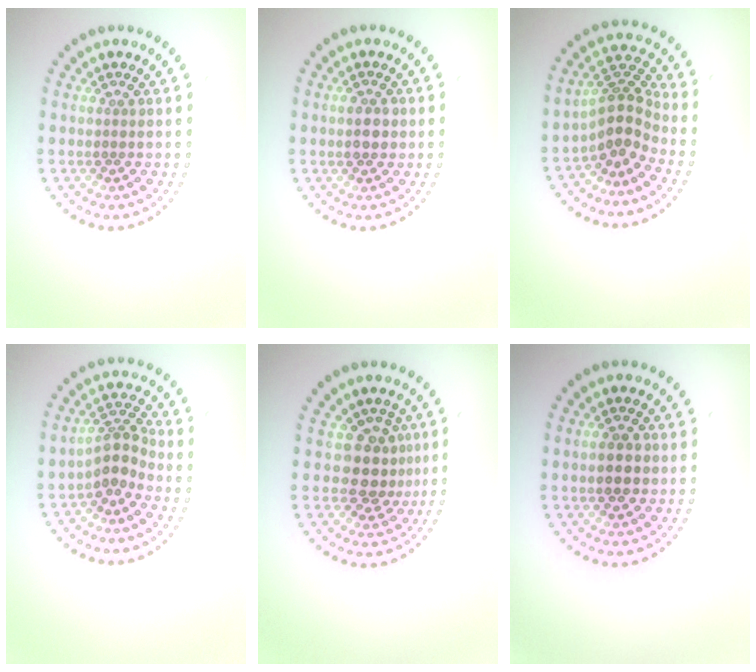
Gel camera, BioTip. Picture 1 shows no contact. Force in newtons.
{"total": 2.3, "press": 2.3, "slide": 0.1}
{"total": 3.9, "press": 2.8, "slide": 2.6}
{"total": 3.2, "press": 2.5, "slide": 2.0}
{"total": 3.4, "press": 2.8, "slide": 2.0}
{"total": 3.0, "press": 3.0, "slide": 0.2}